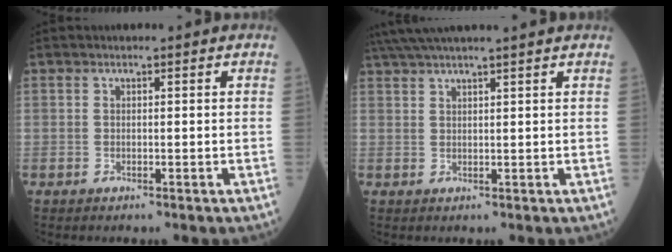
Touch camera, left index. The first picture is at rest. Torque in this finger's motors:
{"motor_torque": [0.65, -1.49, 0.35, 0.14]}